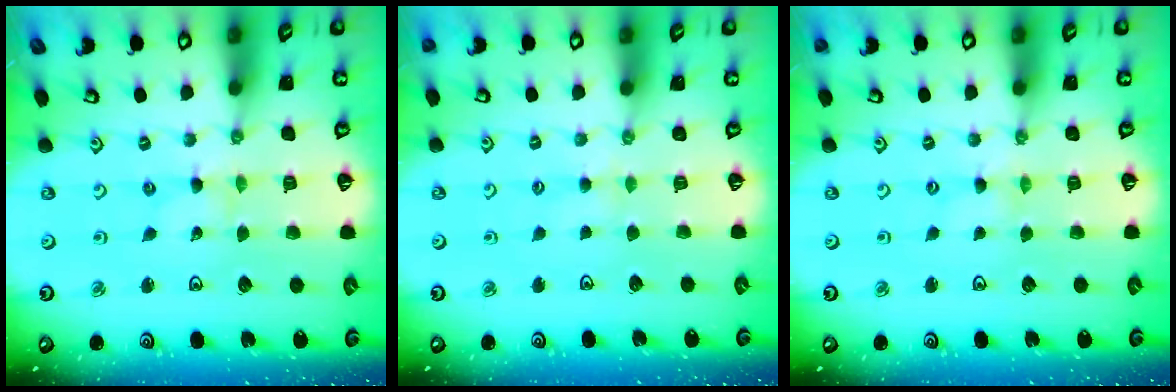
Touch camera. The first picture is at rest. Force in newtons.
{"total": 1.5, "press": 1.5, "slide": 0.3}
{"total": 0.7, "press": 0.7, "slide": 0.1}